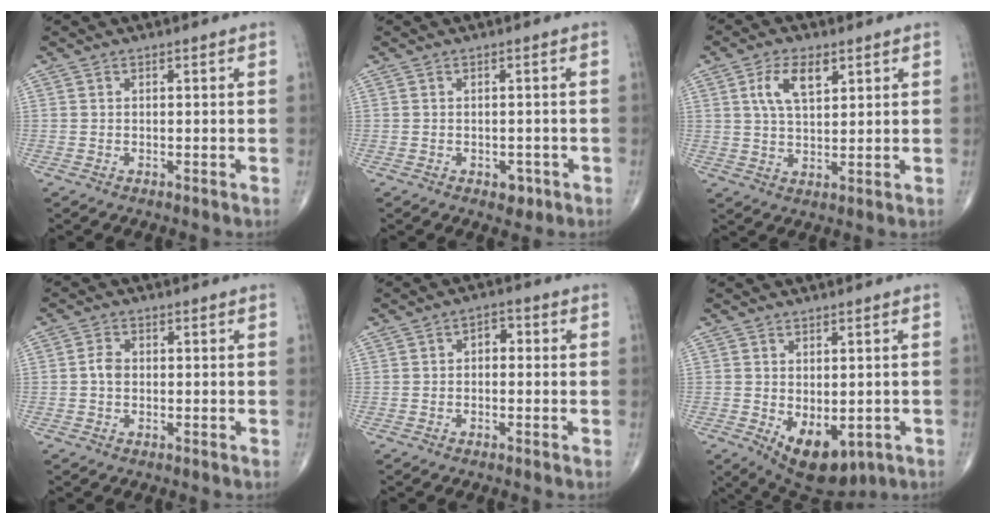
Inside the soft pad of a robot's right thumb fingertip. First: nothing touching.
{"total": 2.2, "force": [-1.0, 1.5, 1.2], "torque": [-0.004, 0.003, -0.009]}
{"total": 7.2, "force": [3.0, 3.5, 5.5], "torque": [-0.096, -0.008, 0.058]}
{"total": 2.5, "force": [-0.1, 1.8, 1.7], "torque": [-0.027, 0.006, -0.007]}
{"total": 2.9, "force": [0.0, 2.0, 2.1], "torque": [-0.015, 0.013, -0.010]}
{"total": 10.1, "force": [-3.1, 5.8, 7.7], "torque": [-0.093, -0.004, -0.025]}